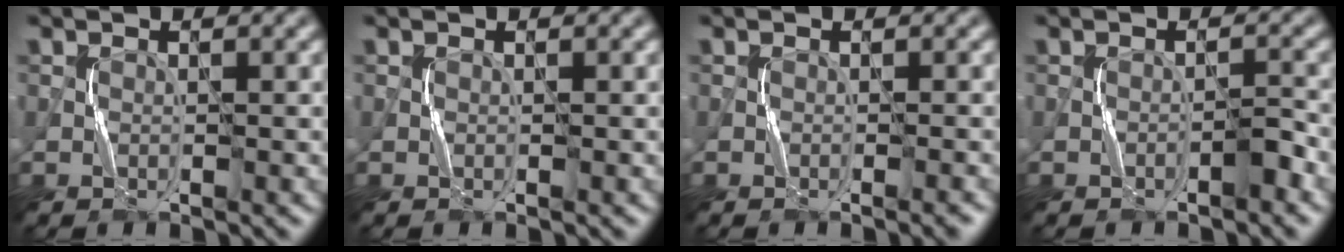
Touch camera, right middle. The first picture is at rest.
{"total": 0.0}
{"total": 0.6, "force": [-0.4, -0.2, 0.4], "torque": [-0.007, 0.001, -0.006]}
{"total": 1.1, "force": [-0.9, 0.1, 0.7], "torque": [-0.014, 0.009, -0.016]}